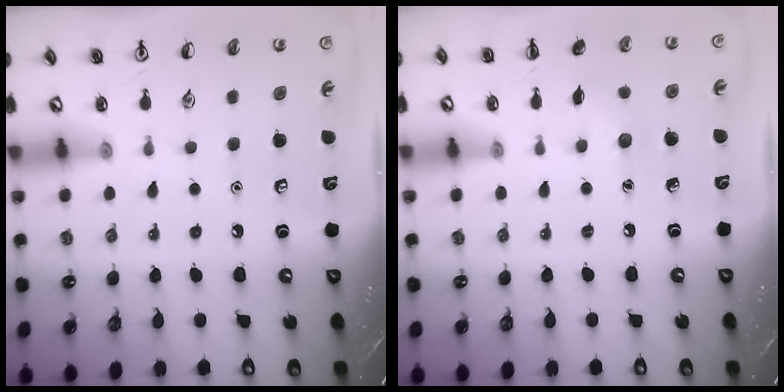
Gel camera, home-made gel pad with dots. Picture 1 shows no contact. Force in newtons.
{"total": 5.4, "press": 5.2, "slide": 1.4}